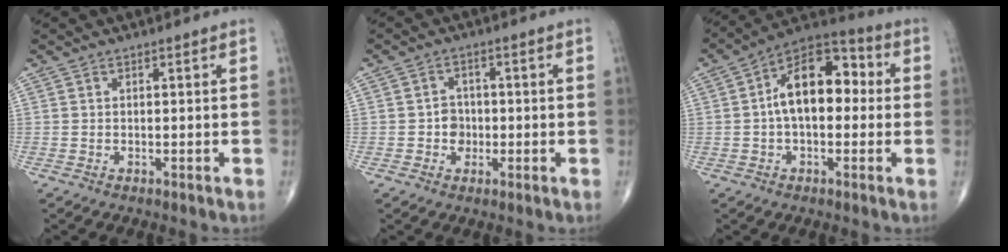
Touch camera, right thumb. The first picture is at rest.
{"total": 3.6, "force": [-0.6, 3.2, 1.5], "torque": [0.001, 0.008, -0.014]}
{"total": 14.4, "force": [1.0, 8.3, 11.6], "torque": [-0.163, 0.041, 0.000]}